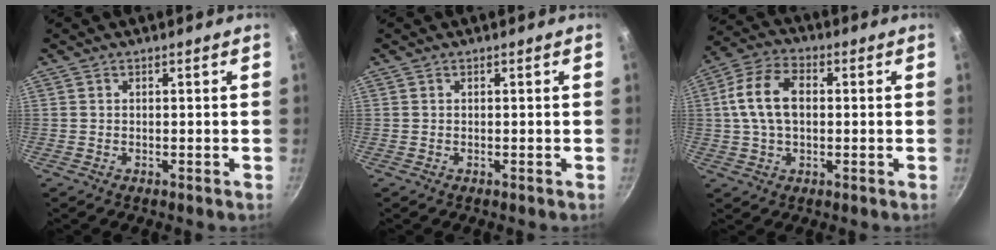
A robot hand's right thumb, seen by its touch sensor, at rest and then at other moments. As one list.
[{"total": 0.0}, {"total": 11.1, "force": [1.1, 7.1, 8.5], "torque": [-0.154, 0.022, 0.011]}]